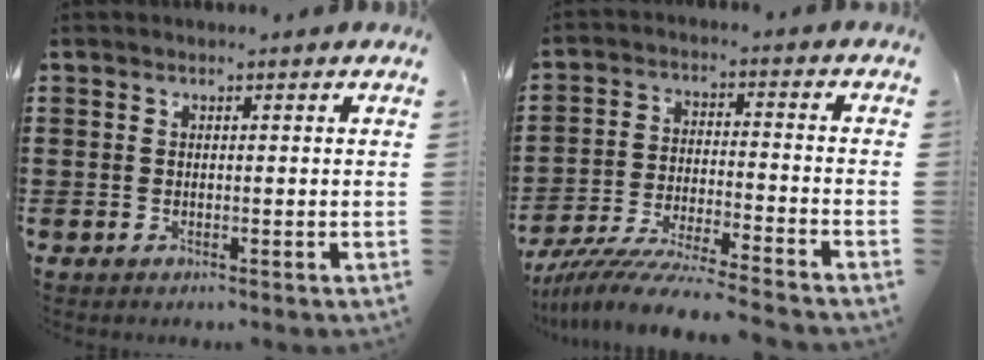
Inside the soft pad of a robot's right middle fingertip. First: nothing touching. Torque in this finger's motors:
{"motor_torque": [0.50, -0.06, 0.80, 0.21]}